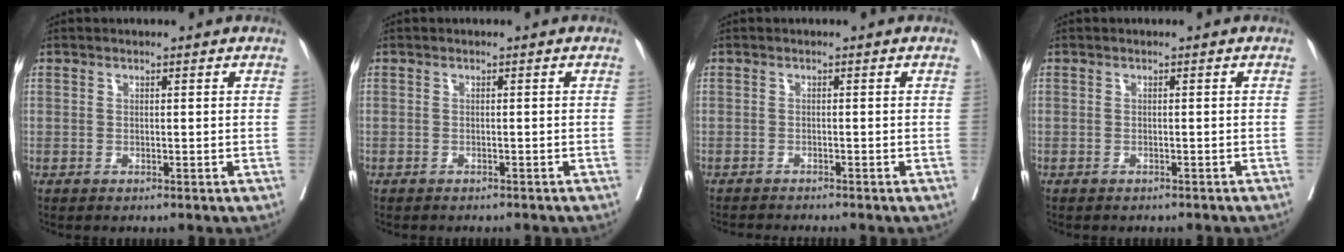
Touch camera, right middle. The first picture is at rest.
{"total": 3.5, "force": [-3.2, 0.7, 1.2], "torque": [-0.017, -0.003, -0.039]}
{"total": 4.9, "force": [-4.5, -0.2, 1.8], "torque": [-0.015, -0.009, -0.066]}
{"total": 3.1, "force": [-2.8, 0.8, 1.0], "torque": [-0.015, -0.003, -0.035]}